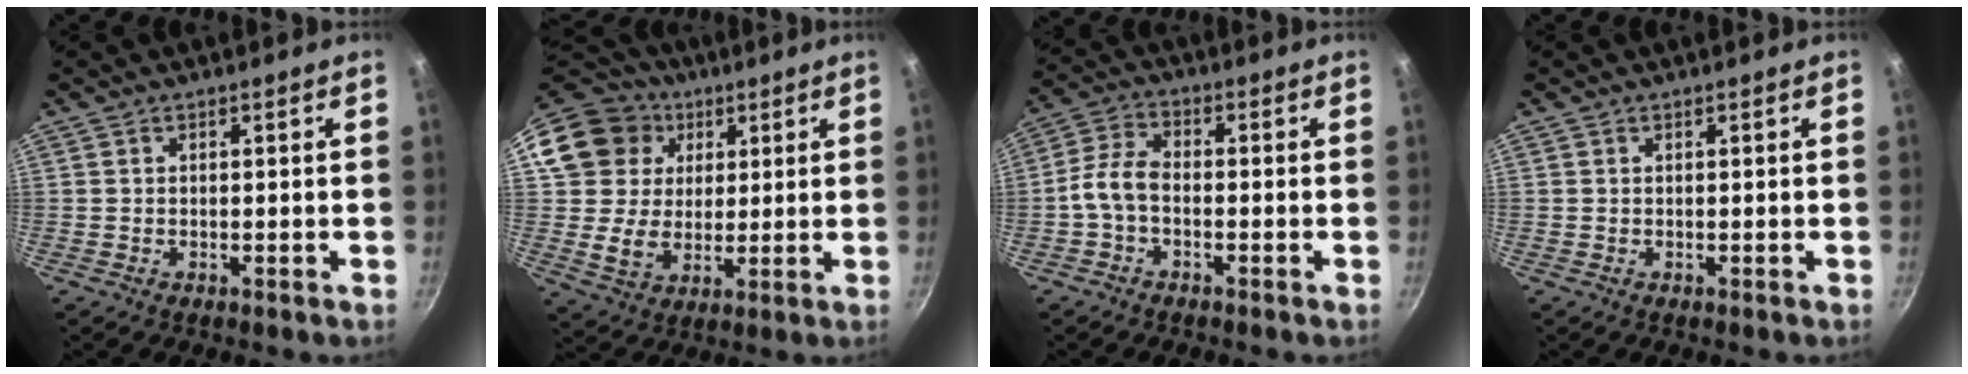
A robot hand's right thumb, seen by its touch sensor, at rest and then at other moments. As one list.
[{"total": 16.6, "force": [5.7, 14.3, 6.2], "torque": [-0.100, 0.010, 0.104]}, {"total": 5.6, "force": [-1.8, 3.2, 4.2], "torque": [-0.088, 0.031, -0.046]}, {"total": 0.0}]